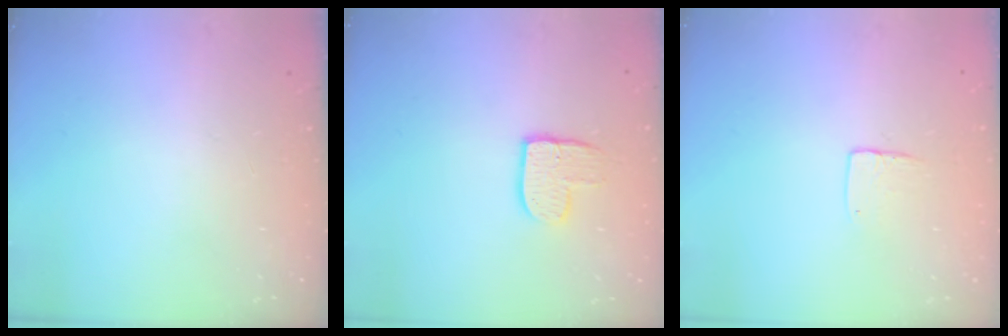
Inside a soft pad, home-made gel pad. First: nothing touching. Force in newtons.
{"total": 8.5, "press": 8.4, "slide": 0.5}
{"total": 4.3, "press": 4.3, "slide": 0.4}